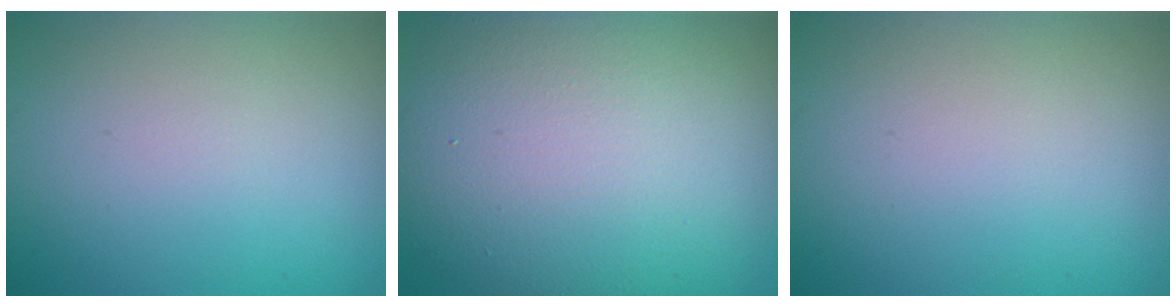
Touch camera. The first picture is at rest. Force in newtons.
{"total": 13.9, "press": 13.9, "slide": 1.0}
{"total": 0.0}